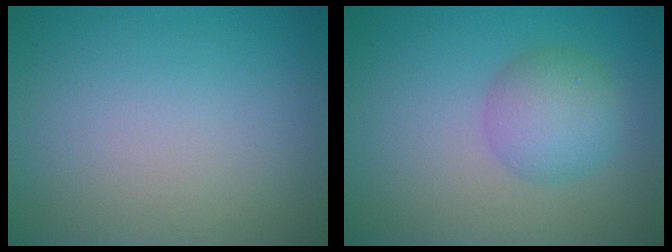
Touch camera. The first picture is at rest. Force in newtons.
{"total": 3.7, "press": 3.7, "slide": 0.2}